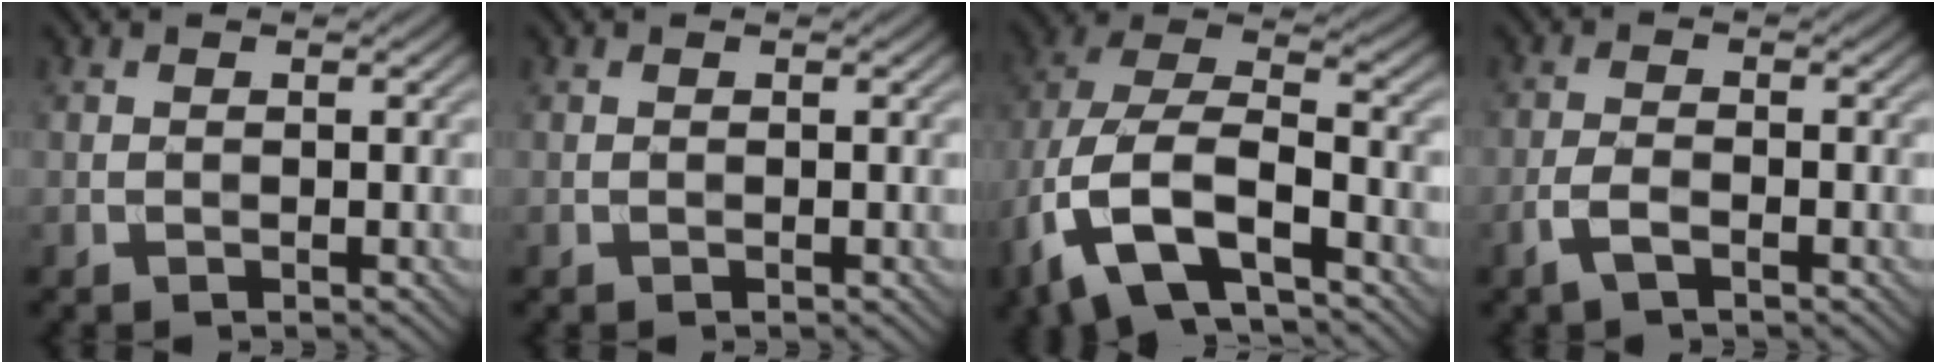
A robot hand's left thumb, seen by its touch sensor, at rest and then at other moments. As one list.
[{"total": 0.0}, {"total": 13.9, "force": [-6.0, 7.2, 10.2], "torque": [-0.250, -0.025, -0.110]}, {"total": 2.6, "force": [-1.5, 0.7, 1.9], "torque": [-0.050, 0.005, -0.035]}]